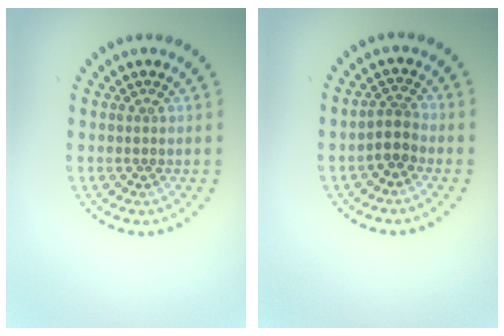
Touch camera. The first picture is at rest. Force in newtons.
{"total": 2.1, "press": 1.7, "slide": 1.2}